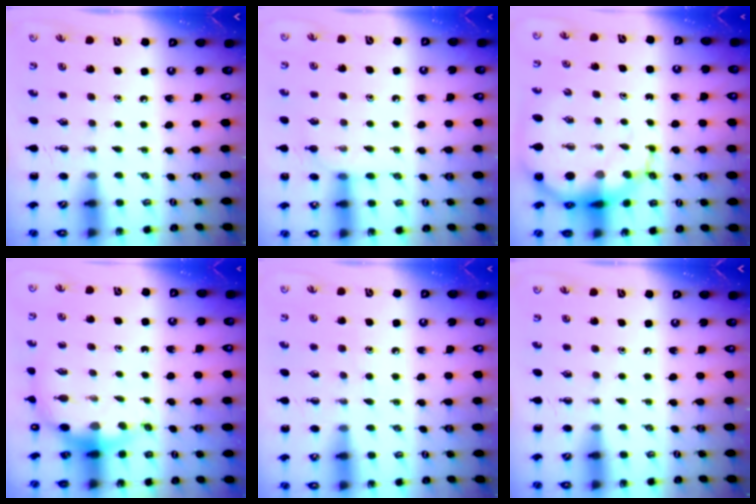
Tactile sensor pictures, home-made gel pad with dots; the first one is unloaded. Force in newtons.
{"total": 7.7, "press": 7.5, "slide": 1.5}
{"total": 10.6, "press": 10.2, "slide": 2.7}
{"total": 6.9, "press": 6.7, "slide": 1.6}
{"total": 8.3, "press": 8.2, "slide": 1.4}
{"total": 0.0}